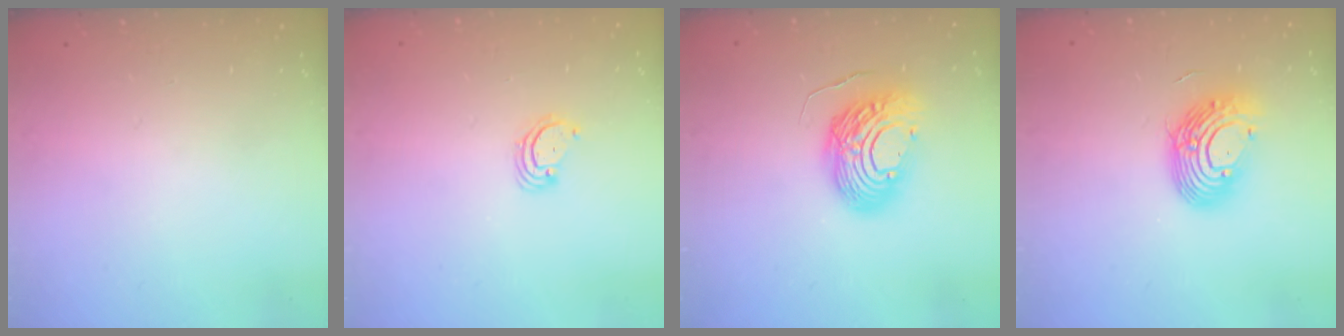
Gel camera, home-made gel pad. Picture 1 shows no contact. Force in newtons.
{"total": 3.5, "press": 3.5, "slide": 0.3}
{"total": 13.0, "press": 13.0, "slide": 1.1}
{"total": 12.4, "press": 12.3, "slide": 1.8}